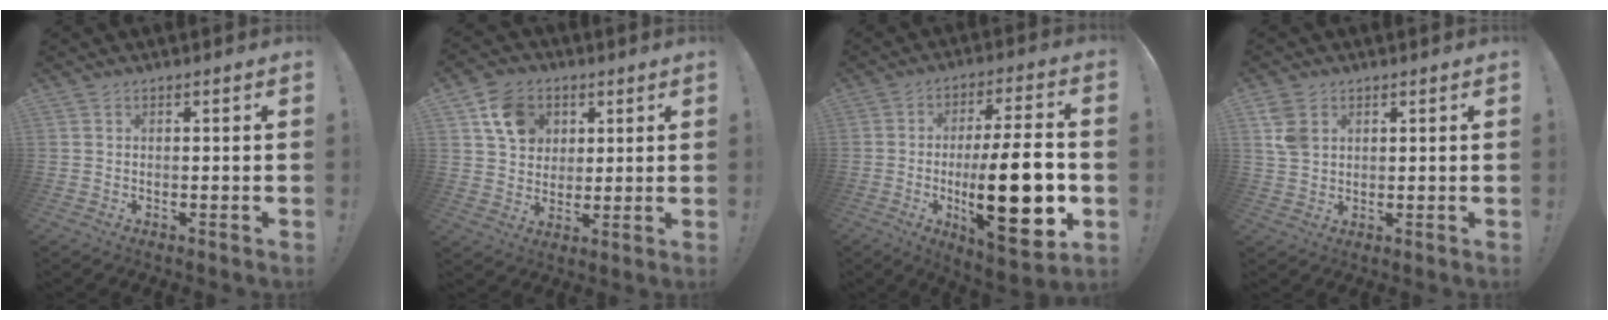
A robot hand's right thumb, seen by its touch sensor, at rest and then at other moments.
{"total": 11.8, "force": [5.0, 9.6, 4.7], "torque": [-0.062, -0.016, 0.101]}
{"total": 24.2, "force": [-4.1, 7.5, 22.7], "torque": [-0.365, 0.004, -0.060]}
{"total": 6.5, "force": [2.6, 4.7, 3.7], "torque": [-0.073, -0.004, 0.051]}